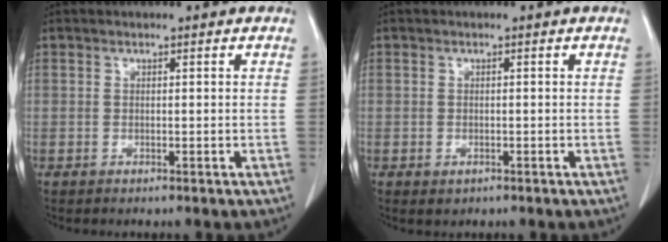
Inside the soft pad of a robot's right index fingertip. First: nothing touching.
{"total": 1.0, "force": [-0.4, 0.7, 0.5], "torque": [-0.008, 0.000, 0.001]}